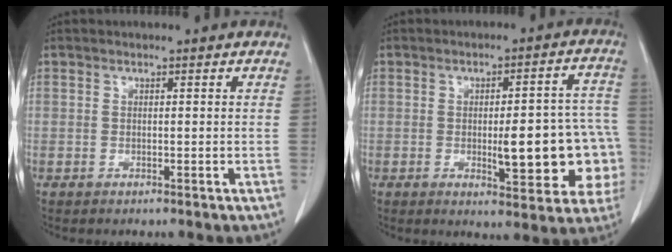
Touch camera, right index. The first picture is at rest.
{"total": 14.4, "force": [-2.7, 3.9, 13.6], "torque": [-0.126, 0.027, -0.025]}